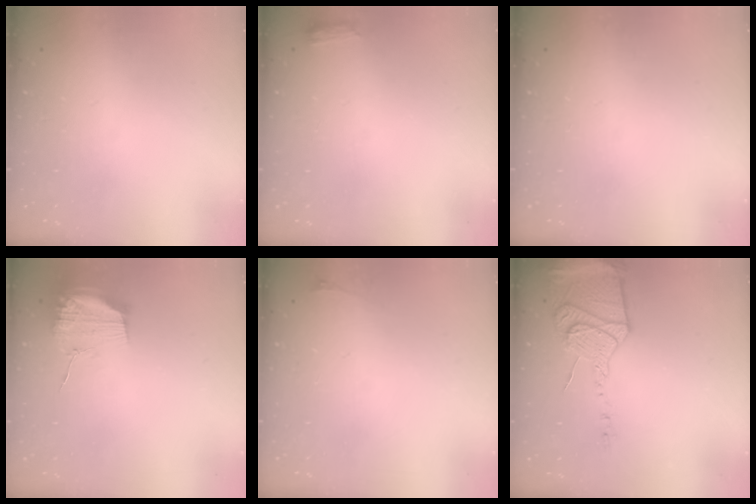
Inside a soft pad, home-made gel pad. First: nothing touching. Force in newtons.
{"total": 3.3, "press": 3.2, "slide": 0.5}
{"total": 0.0}
{"total": 13.9, "press": 13.9, "slide": 0.1}
{"total": 2.8, "press": 2.1, "slide": 1.9}
{"total": 16.9, "press": 16.8, "slide": 1.6}